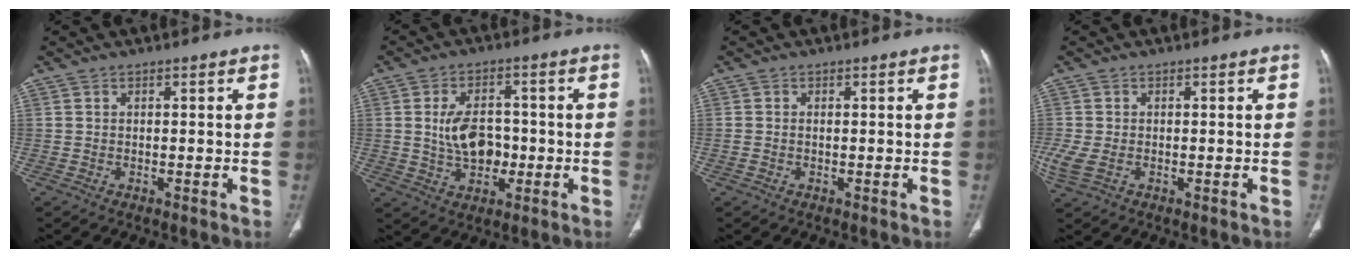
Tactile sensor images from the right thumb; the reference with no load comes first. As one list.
[{"total": 8.9, "force": [-0.5, 6.0, 6.6], "torque": [-0.097, 0.010, -0.003]}, {"total": 0.9, "force": [-0.2, 0.6, 0.6], "torque": [-0.022, 0.006, 0.001]}, {"total": 4.2, "force": [-0.8, 2.8, 3.1], "torque": [-0.091, -0.001, -0.012]}]